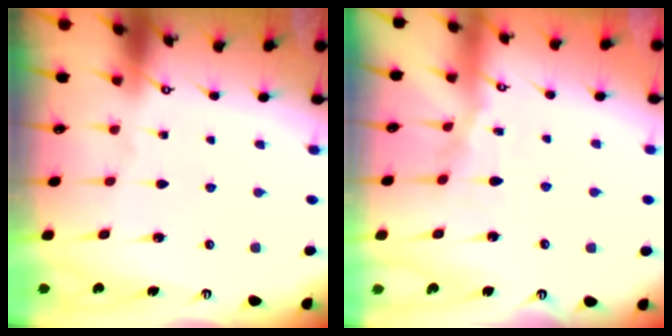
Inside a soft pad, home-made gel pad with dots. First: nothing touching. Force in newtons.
{"total": 7.1, "press": 7.0, "slide": 0.4}